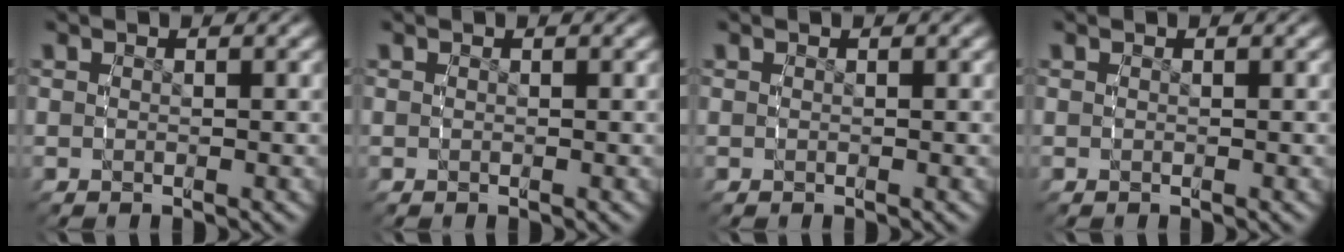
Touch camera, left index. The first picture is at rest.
{"total": 0.0}
{"total": 0.0}
{"total": 0.0}